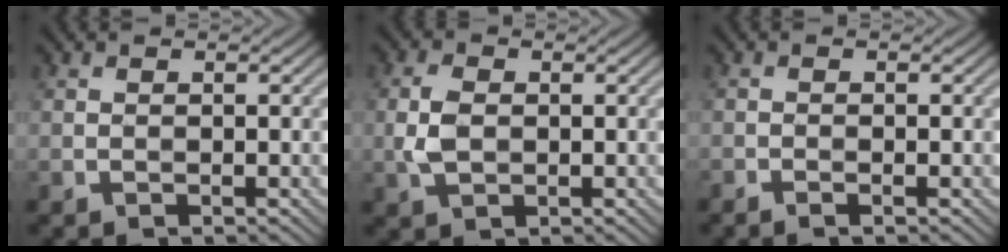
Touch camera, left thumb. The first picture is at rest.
{"total": 3.3, "force": [0.0, 2.2, 2.4], "torque": [-0.063, 0.004, -0.002]}
{"total": 0.9, "force": [-0.5, 0.1, 0.7], "torque": [-0.014, 0.001, -0.015]}